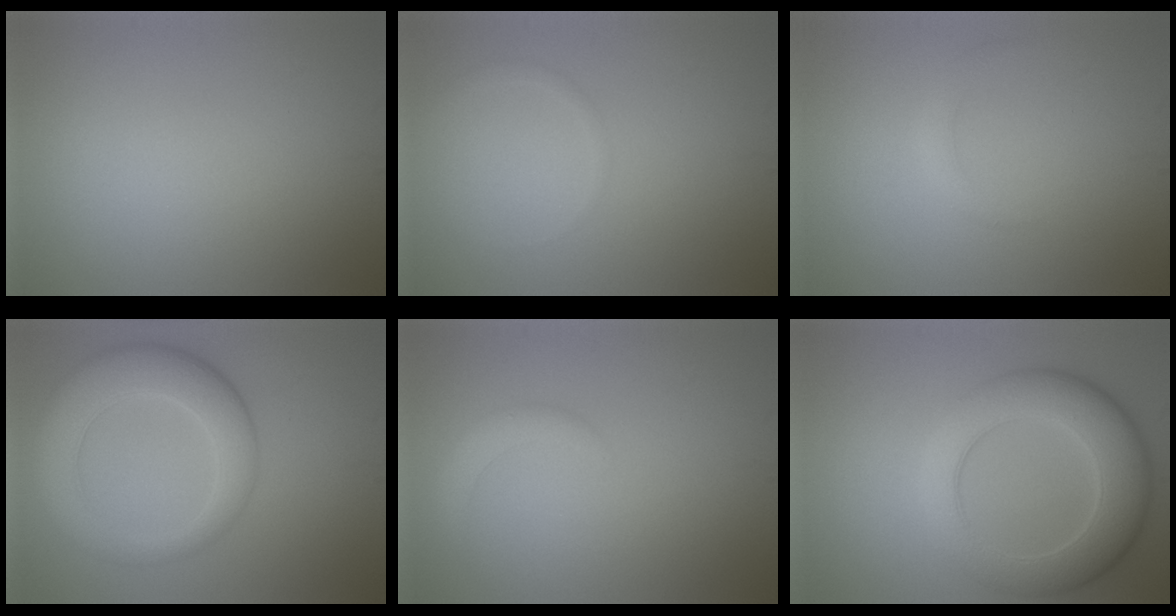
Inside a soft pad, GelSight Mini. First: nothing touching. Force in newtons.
{"total": 0.7, "press": 0.7, "slide": 0.1}
{"total": 1.1, "press": 1.1, "slide": 0.1}
{"total": 6.9, "press": 6.9, "slide": 0.2}
{"total": 1.8, "press": 1.8, "slide": 0.3}
{"total": 8.3, "press": 8.3, "slide": 0.4}